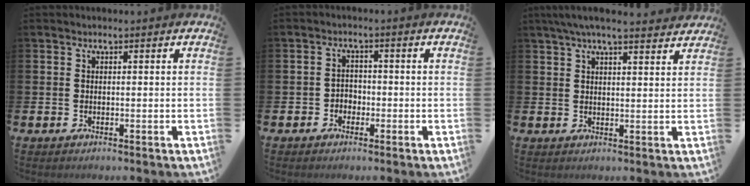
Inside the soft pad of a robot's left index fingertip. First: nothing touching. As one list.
[{"total": 2.1, "force": [-1.3, 1.6, 0.4], "torque": [-0.009, 0.005, -0.031]}, {"total": 5.2, "force": [4.8, 0.3, 2.1], "torque": [-0.050, -0.010, 0.086]}]